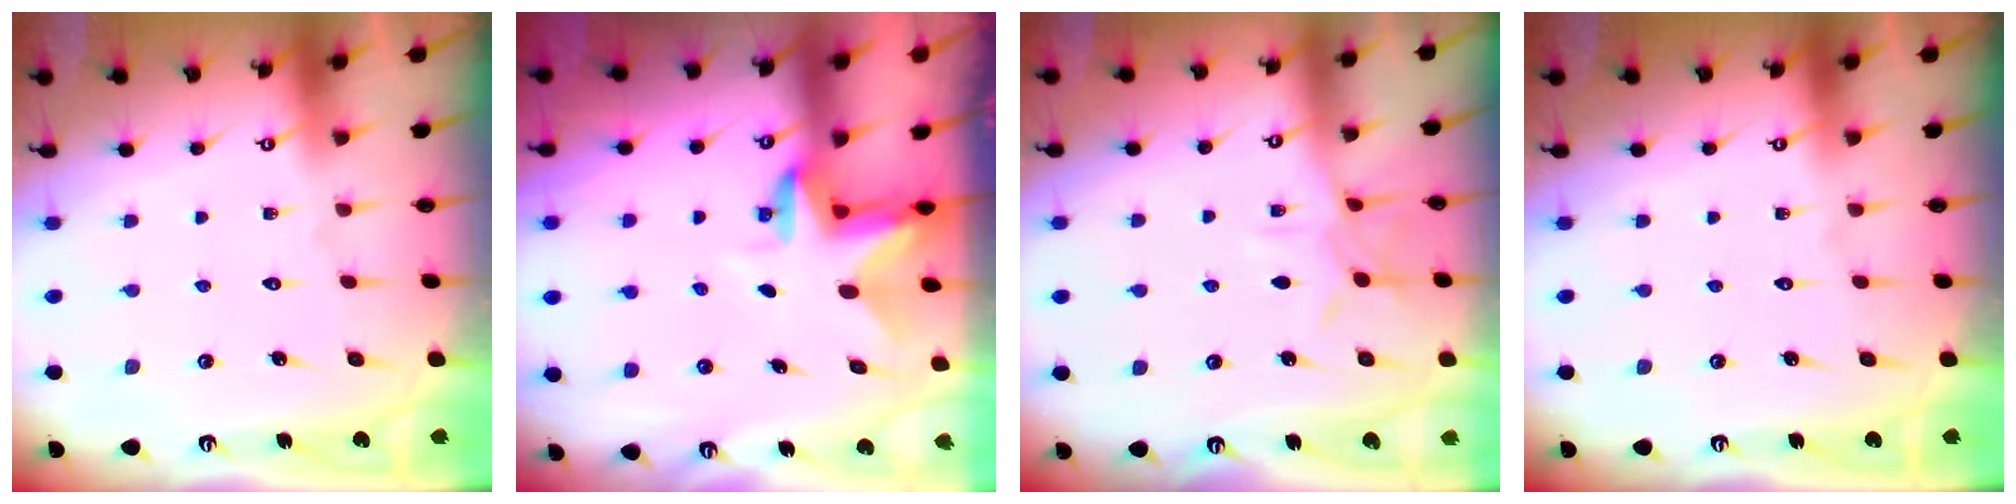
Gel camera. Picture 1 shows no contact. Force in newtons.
{"total": 3.1, "press": 3.1, "slide": 0.4}
{"total": 6.8, "press": 6.8, "slide": 0.3}
{"total": 0.0}